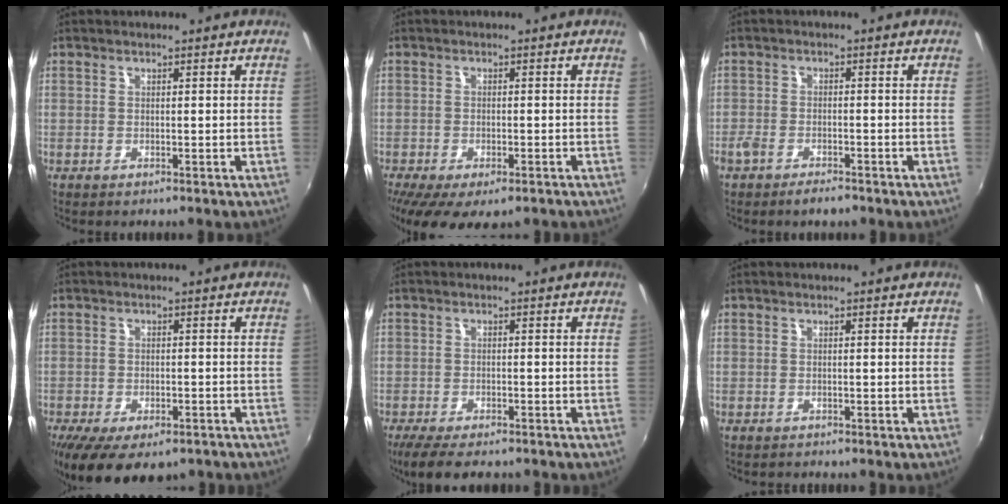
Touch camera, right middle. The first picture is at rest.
{"total": 10.4, "force": [-6.9, 3.9, 6.8], "torque": [-0.147, -0.045, -0.103]}
{"total": 4.5, "force": [-3.5, 1.5, 2.4], "torque": [-0.062, -0.011, -0.068]}
{"total": 11.7, "force": [-7.7, 5.1, 7.2], "torque": [-0.151, -0.038, -0.112]}
{"total": 8.3, "force": [-6.6, 1.9, 4.6], "torque": [-0.105, -0.033, -0.112]}
{"total": 0.5, "force": [-0.5, 0.1, -0.1], "torque": [0.000, 0.000, -0.009]}